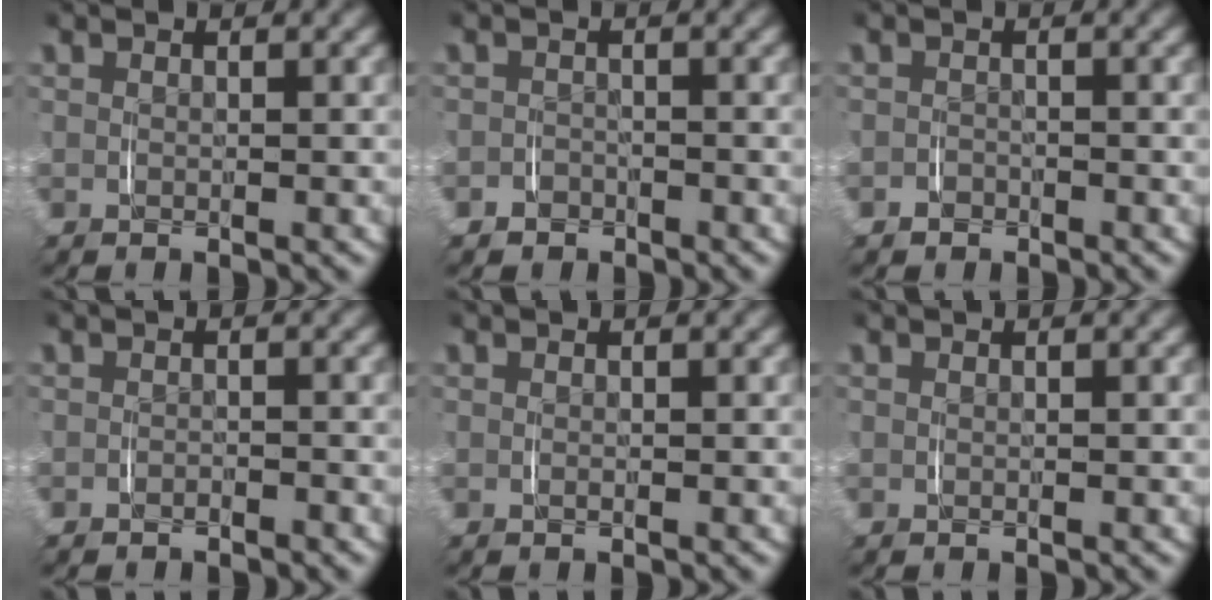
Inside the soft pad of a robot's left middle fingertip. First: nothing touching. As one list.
[{"total": 1.9, "force": [-1.4, 1.3, -0.1], "torque": [-0.003, -0.009, -0.025]}, {"total": 1.2, "force": [-0.9, 0.8, -0.1], "torque": [0.001, -0.006, -0.016]}, {"total": 0.8, "force": [-0.8, 0.2, 0.0], "torque": [0.001, 0.000, -0.014]}, {"total": 0.0}, {"total": 0.0}]